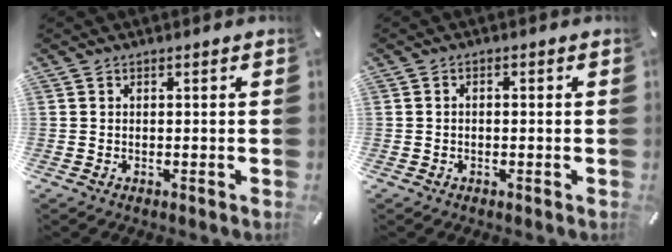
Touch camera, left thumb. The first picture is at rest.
{"total": 0.9, "force": [-0.4, 0.6, 0.5], "torque": [-0.010, 0.002, -0.009]}